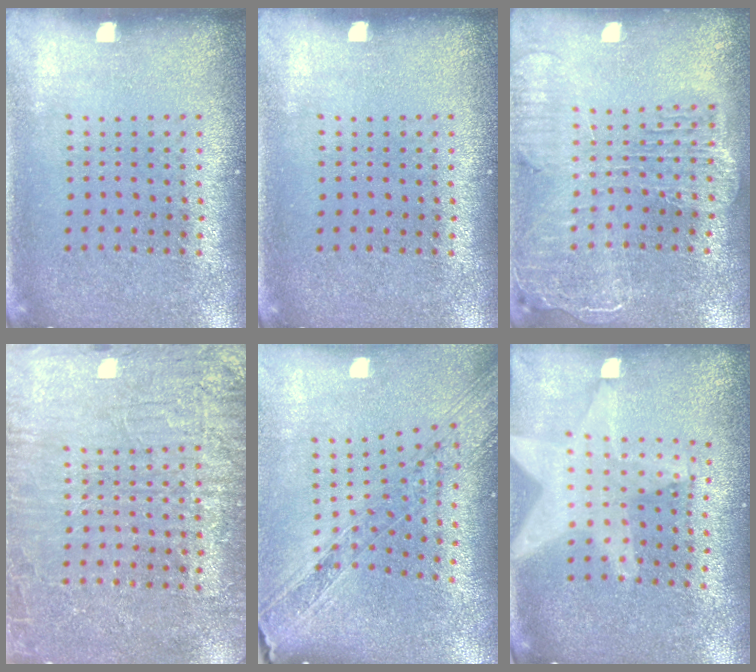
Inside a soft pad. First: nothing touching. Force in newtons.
{"total": 0.0}
{"total": 2.5, "press": 2.1, "slide": 1.3}
{"total": 6.7, "press": 6.6, "slide": 1.1}
{"total": 1.7, "press": 1.5, "slide": 0.8}
{"total": 1.9, "press": 1.6, "slide": 1.0}